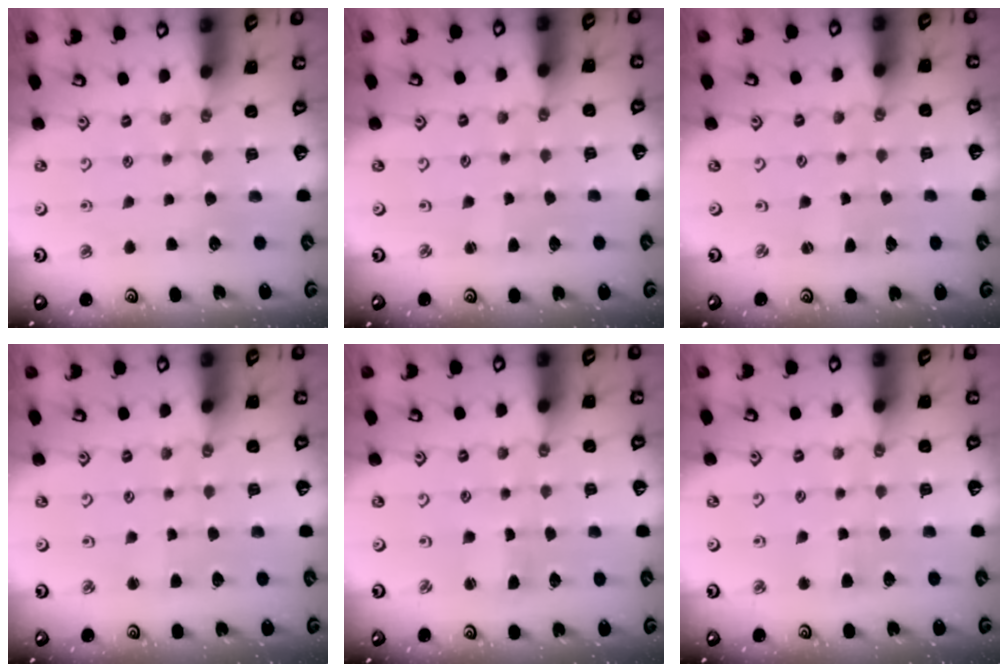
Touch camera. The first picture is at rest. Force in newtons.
{"total": 1.5, "press": 1.5, "slide": 0.1}
{"total": 0.9, "press": 0.9, "slide": 0.2}
{"total": 1.6, "press": 1.5, "slide": 0.2}
{"total": 1.5, "press": 1.5, "slide": 0.3}
{"total": 2.7, "press": 2.7, "slide": 0.4}